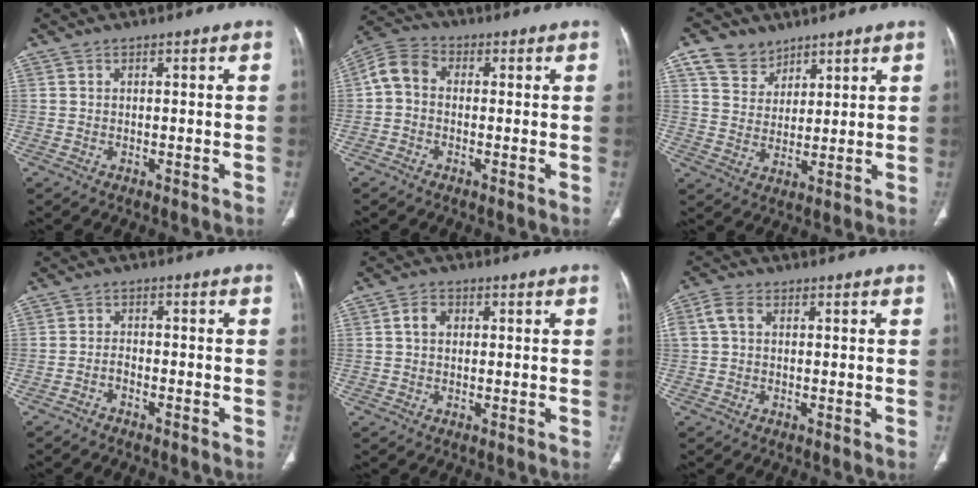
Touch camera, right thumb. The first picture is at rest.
{"total": 6.3, "force": [0.0, 4.7, 4.2], "torque": [-0.073, 0.020, -0.016]}
{"total": 7.2, "force": [4.9, 5.0, 1.7], "torque": [-0.008, -0.026, 0.098]}
{"total": 1.9, "force": [-1.6, 0.7, 0.7], "torque": [-0.014, 0.021, -0.027]}
{"total": 3.3, "force": [0.6, 2.4, 2.1], "torque": [-0.033, 0.008, 0.009]}
{"total": 3.8, "force": [0.6, 2.6, 2.7], "torque": [-0.069, 0.014, 0.009]}